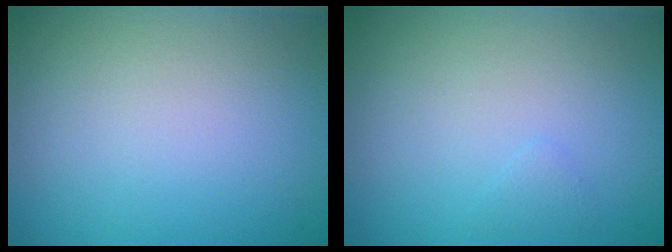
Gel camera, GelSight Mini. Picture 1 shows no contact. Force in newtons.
{"total": 0.5, "press": 0.5, "slide": 0.1}